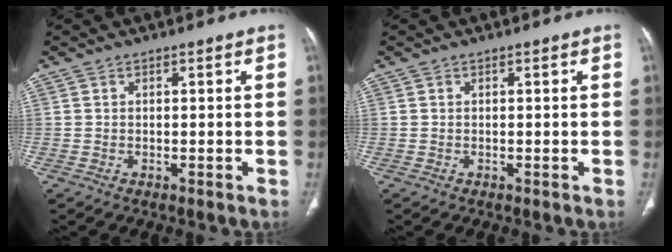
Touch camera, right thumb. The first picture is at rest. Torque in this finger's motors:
{"motor_torque": [0.00, 0.00, -0.13, 0.13, 0.00]}